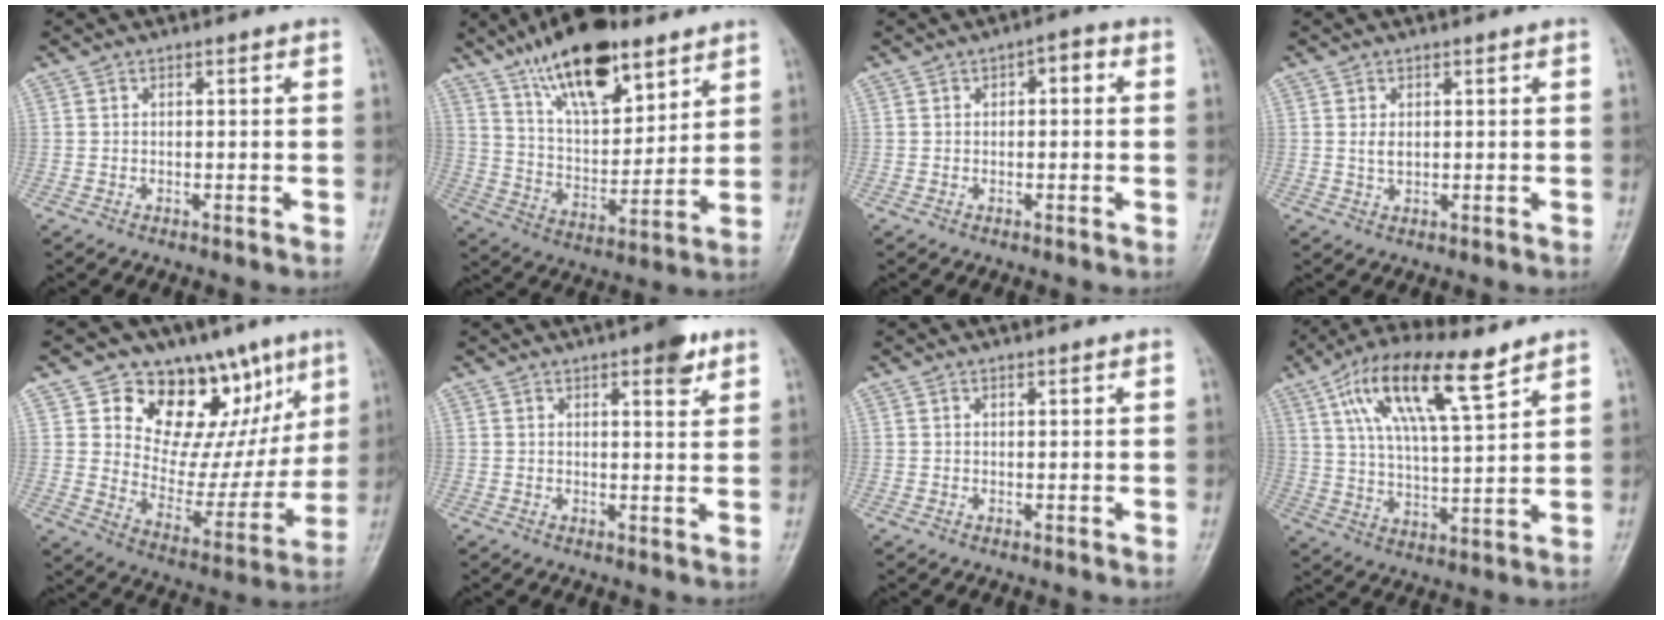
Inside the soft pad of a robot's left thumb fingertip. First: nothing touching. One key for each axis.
{"total": 19.3, "fx": 12.5, "fy": 8.0, "fz": 12.4, "tx": -0.172, "ty": -0.059, "tz": 0.224}
{"total": 3.0, "fx": 0.7, "fy": 1.7, "fz": 2.4, "tx": -0.020, "ty": 0.010, "tz": 0.003}
{"total": 1.9, "fx": 0.5, "fy": 1.2, "fz": 1.4, "tx": -0.024, "ty": -0.003, "tz": 0.013}
{"total": 21.3, "fx": 10.9, "fy": 13.2, "fz": 12.7, "tx": -0.103, "ty": -0.043, "tz": 0.173}
{"total": 5.1, "fx": 3.1, "fy": 1.6, "fz": 3.7, "tx": -0.039, "ty": -0.013, "tz": 0.037}
{"total": 0.6, "fx": 0.5, "fy": 0.2, "fz": 0.2, "tx": -0.006, "ty": -0.004, "tz": 0.008}
{"total": 16.3, "fx": 8.9, "fy": 5.1, "fz": 12.7, "tx": -0.215, "ty": -0.019, "tz": 0.160}